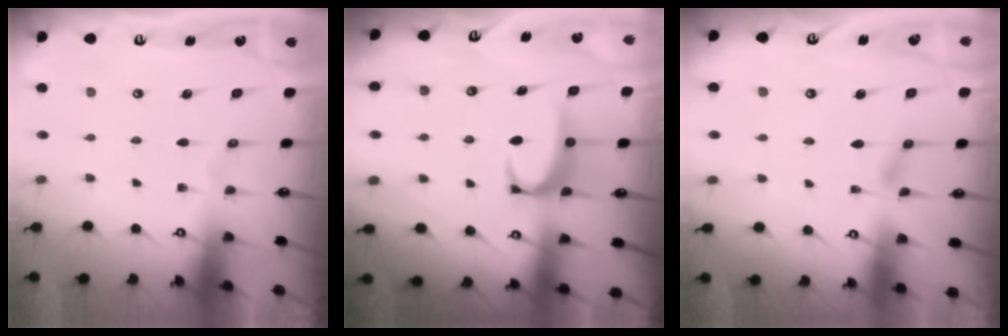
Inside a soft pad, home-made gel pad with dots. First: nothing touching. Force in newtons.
{"total": 3.2, "press": 3.1, "slide": 0.4}
{"total": 1.1, "press": 1.0, "slide": 0.4}